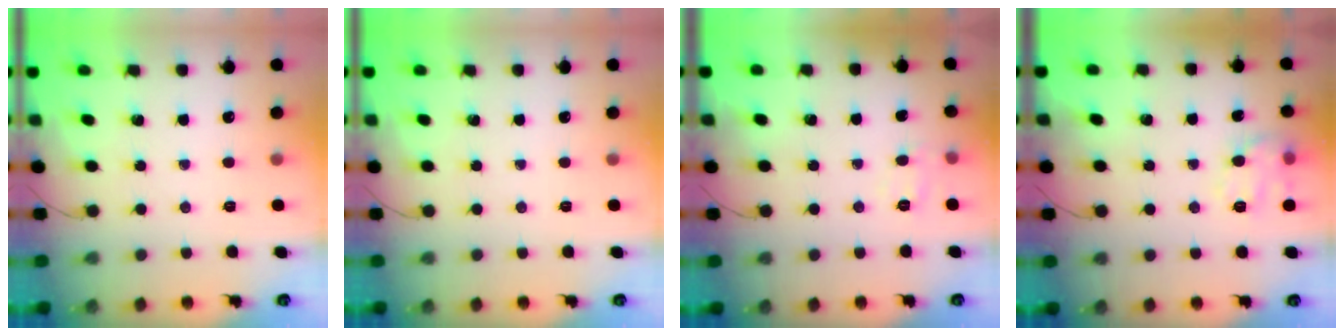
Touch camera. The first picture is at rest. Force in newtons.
{"total": 0.0}
{"total": 5.9, "press": 5.8, "slide": 1.4}
{"total": 10.8, "press": 10.8, "slide": 0.4}